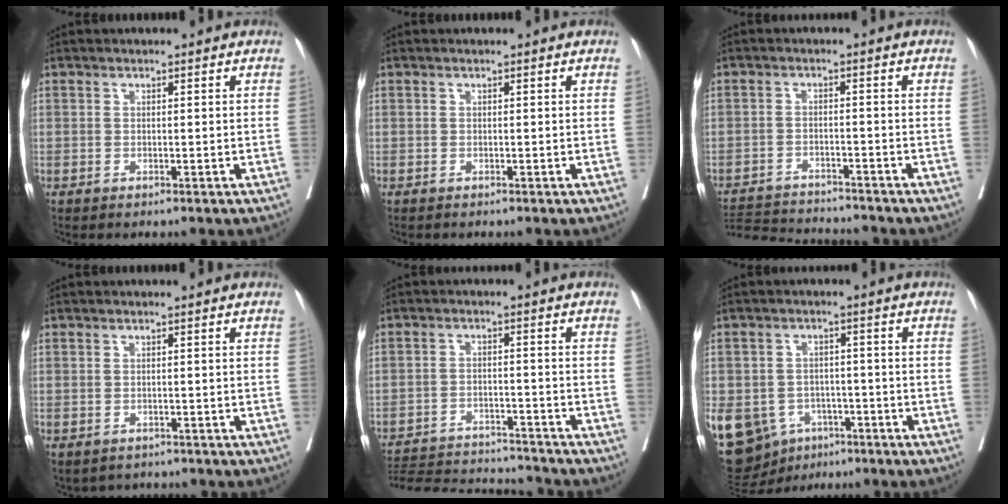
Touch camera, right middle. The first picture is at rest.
{"total": 0.7, "force": [-0.6, 0.0, 0.3], "torque": [0.000, 0.001, -0.007]}
{"total": 10.1, "force": [-9.9, 0.3, 2.0], "torque": [-0.034, 0.003, -0.155]}
{"total": 3.9, "force": [-3.2, 2.0, 1.1], "torque": [-0.011, 0.005, -0.038]}
{"total": 15.3, "force": [-14.8, 1.0, 3.6], "torque": [-0.069, -0.001, -0.214]}
{"total": 22.1, "force": [-9.8, 17.3, 9.8], "torque": [-0.300, -0.005, -0.137]}